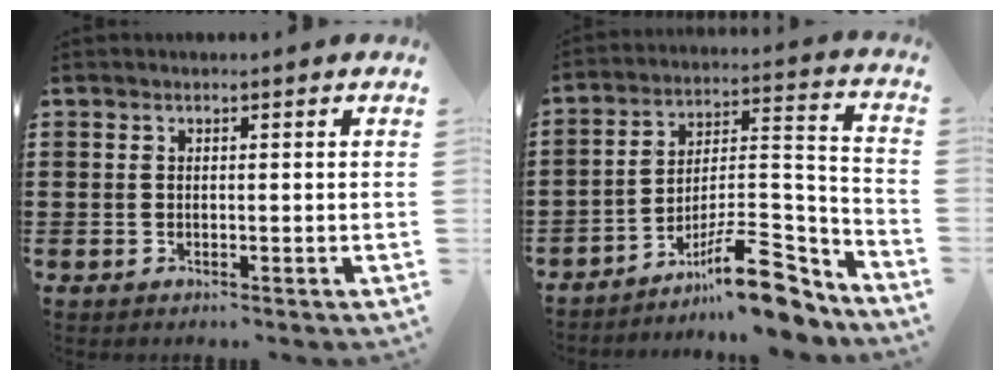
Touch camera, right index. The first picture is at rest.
{"total": 13.8, "force": [-10.5, 3.3, 8.4], "torque": [-0.111, 0.045, -0.188]}